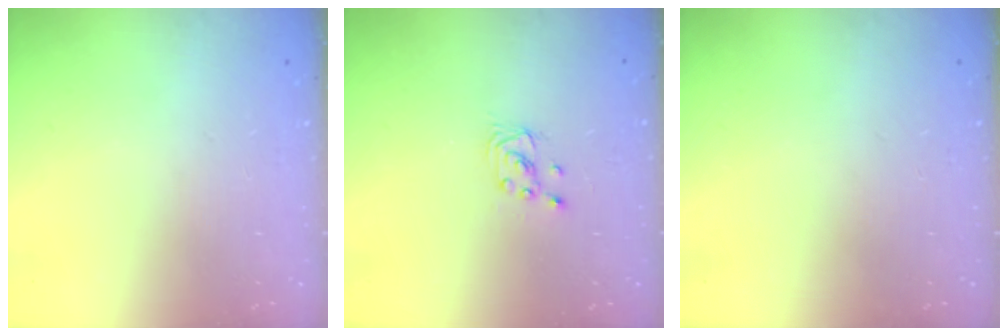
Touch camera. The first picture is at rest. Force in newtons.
{"total": 1.7, "press": 1.6, "slide": 0.1}
{"total": 0.0}